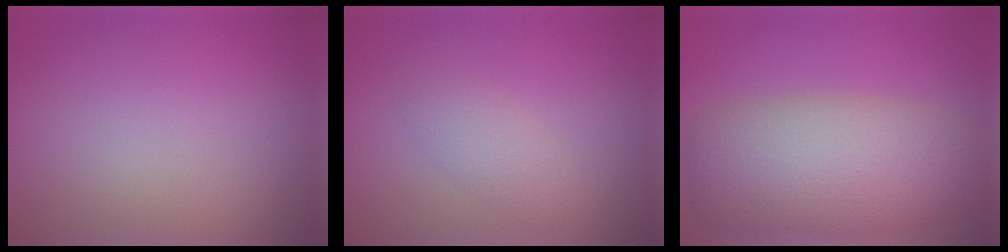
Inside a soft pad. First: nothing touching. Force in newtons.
{"total": 2.2, "press": 2.2, "slide": 0.0}
{"total": 9.1, "press": 9.1, "slide": 0.3}